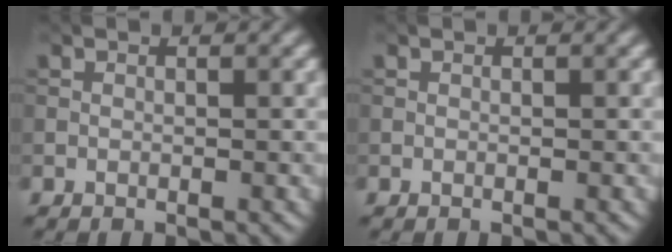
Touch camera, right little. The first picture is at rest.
{"total": 0.0}